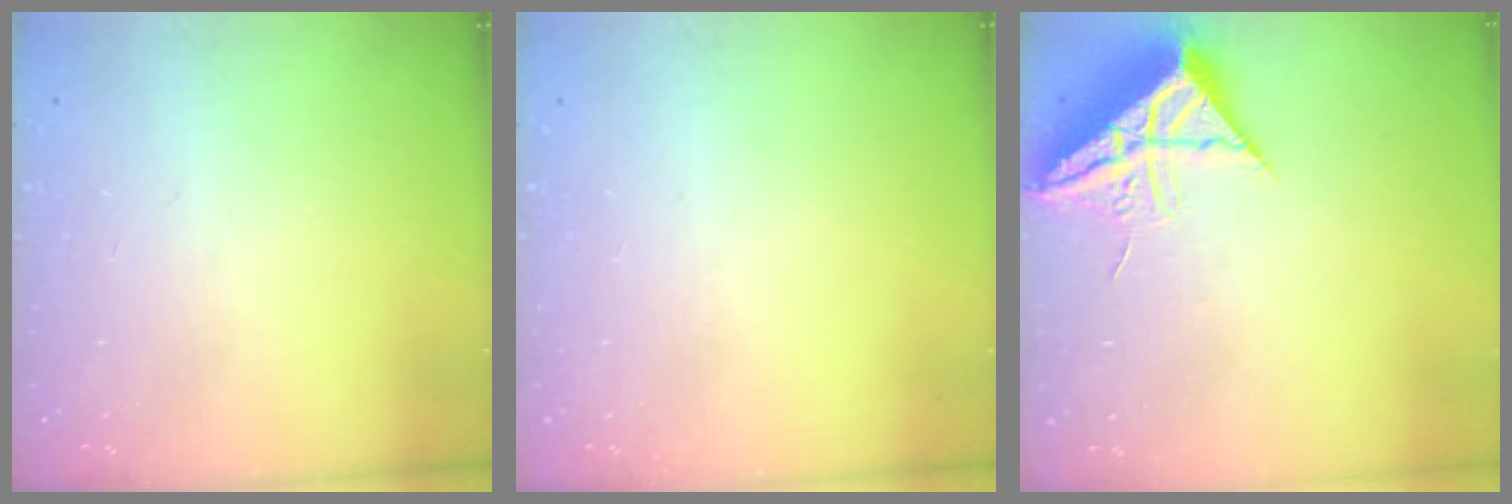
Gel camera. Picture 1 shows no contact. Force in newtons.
{"total": 0.0}
{"total": 10.4, "press": 10.3, "slide": 1.1}